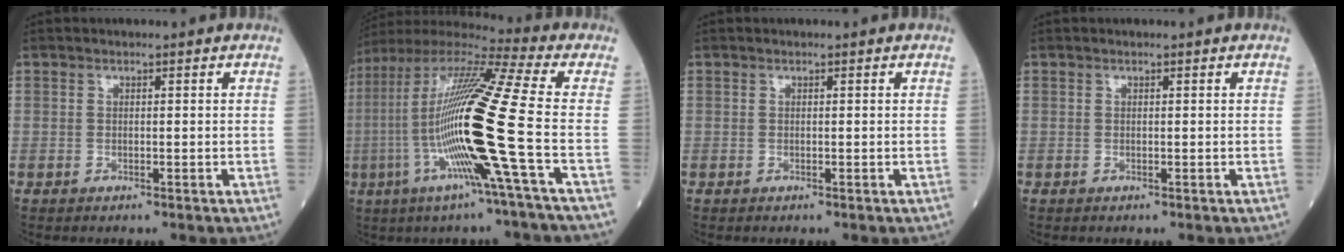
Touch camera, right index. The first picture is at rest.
{"total": 20.3, "force": [-4.4, -1.7, 19.8], "torque": [-0.402, -0.015, -0.104]}
{"total": 0.0}
{"total": 0.0}